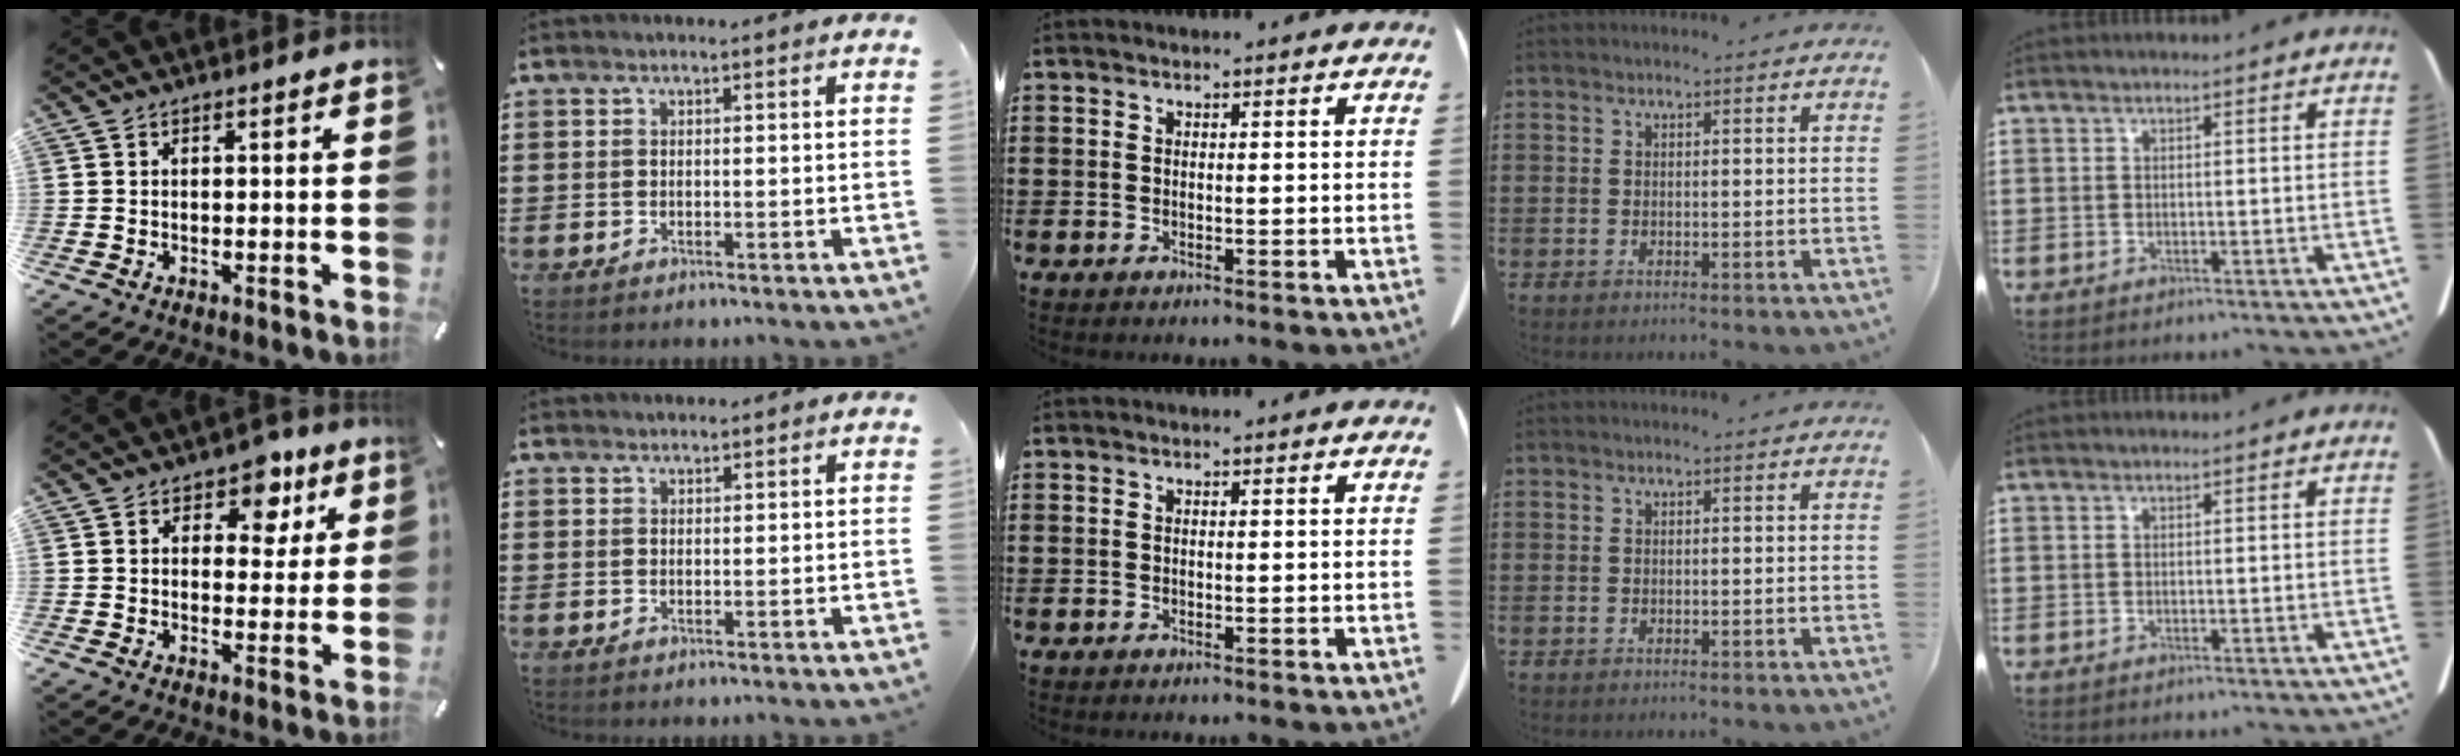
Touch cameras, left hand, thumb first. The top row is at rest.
{"thumb": {"total": 7.8, "force": [4.0, 5.2, 4.3], "torque": [-0.039, -0.022, 0.060]}, "index": {"total": 1.3, "force": [1.2, 0.4, 0.0], "torque": [-0.002, 0.001, 0.024]}}